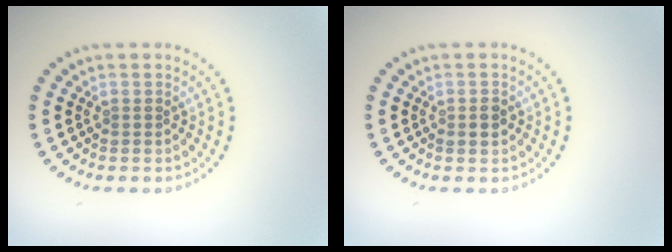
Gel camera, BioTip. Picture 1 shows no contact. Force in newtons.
{"total": 1.5, "press": 1.5, "slide": 0.1}